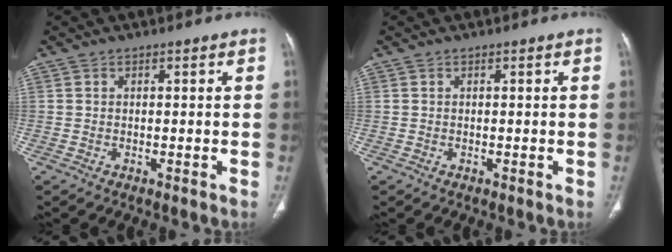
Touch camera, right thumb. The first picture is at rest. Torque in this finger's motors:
{"motor_torque": [-0.05, -0.11, 0.35, 0.05, -0.02]}